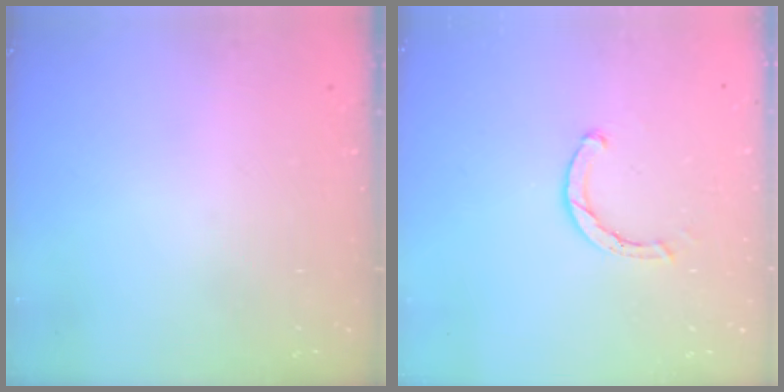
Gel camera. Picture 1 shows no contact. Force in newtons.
{"total": 2.0, "press": 2.0, "slide": 0.2}